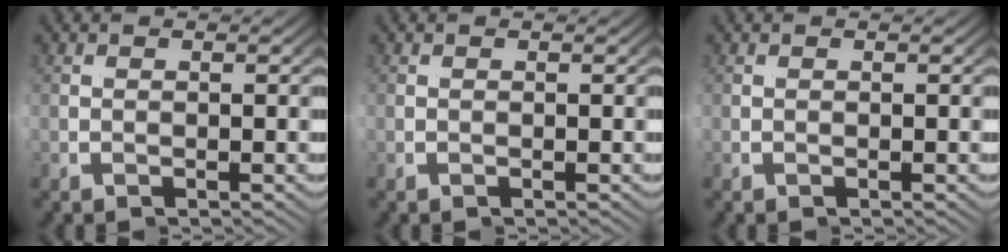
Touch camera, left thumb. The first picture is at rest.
{"total": 0.0}
{"total": 0.0}